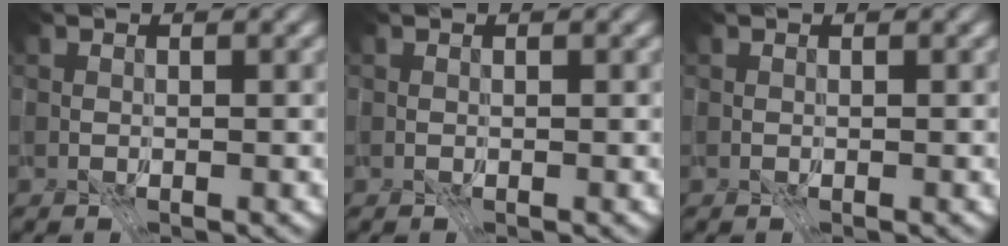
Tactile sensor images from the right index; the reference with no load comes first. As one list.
[{"total": 0.0}, {"total": 0.0}]